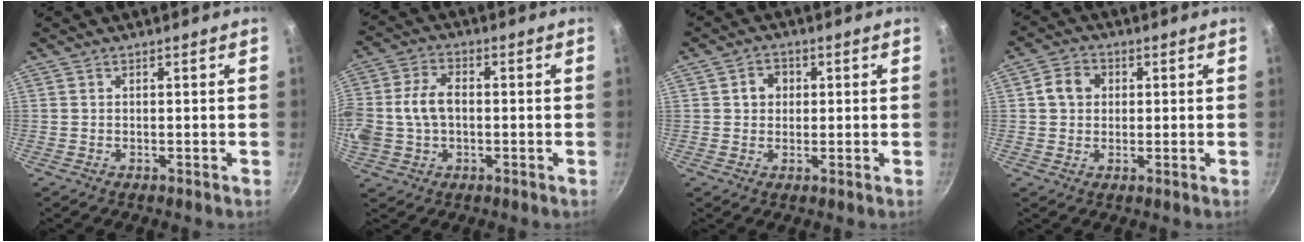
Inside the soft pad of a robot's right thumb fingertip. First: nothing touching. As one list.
[{"total": 11.7, "force": [-0.3, 8.0, 8.5], "torque": [-0.191, 0.023, -0.003]}, {"total": 3.7, "force": [0.7, 3.2, 1.8], "torque": [-0.009, 0.004, 0.009]}, {"total": 5.2, "force": [1.0, 4.4, 2.6], "torque": [-0.034, 0.008, 0.013]}]